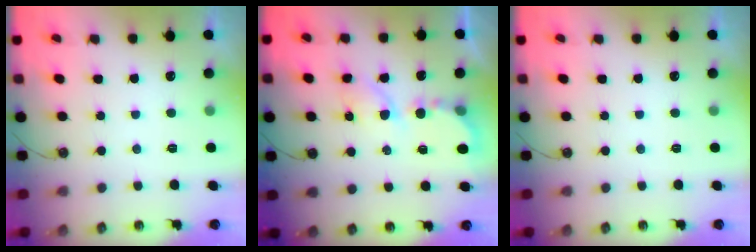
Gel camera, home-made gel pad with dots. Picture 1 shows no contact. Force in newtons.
{"total": 6.3, "press": 6.3, "slide": 0.5}
{"total": 0.0}